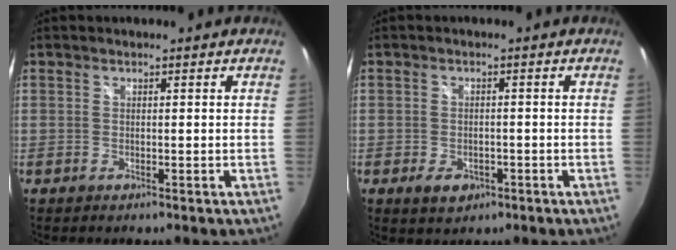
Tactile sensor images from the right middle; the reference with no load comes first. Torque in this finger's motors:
{"motor_torque": [0.44, -0.44, 0.15, 0.04]}